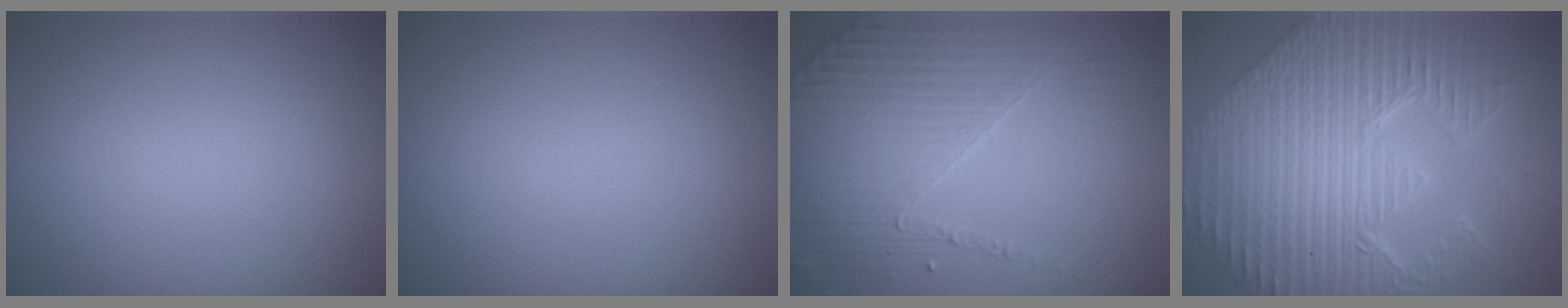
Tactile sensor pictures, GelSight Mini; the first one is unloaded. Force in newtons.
{"total": 0.0}
{"total": 4.4, "press": 3.3, "slide": 2.9}
{"total": 12.5, "press": 8.2, "slide": 9.5}